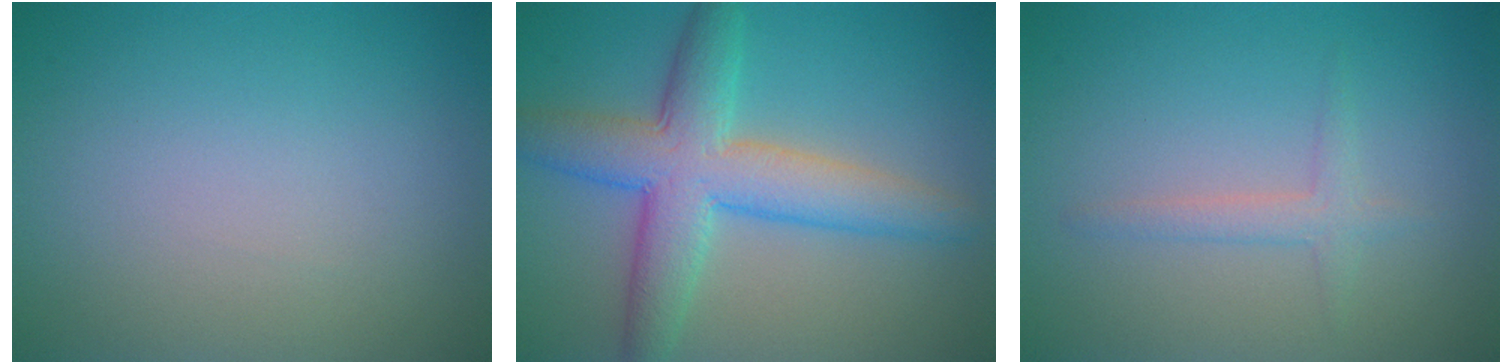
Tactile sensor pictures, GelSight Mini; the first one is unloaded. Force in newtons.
{"total": 7.1, "press": 7.1, "slide": 0.2}
{"total": 1.6, "press": 1.6, "slide": 0.1}